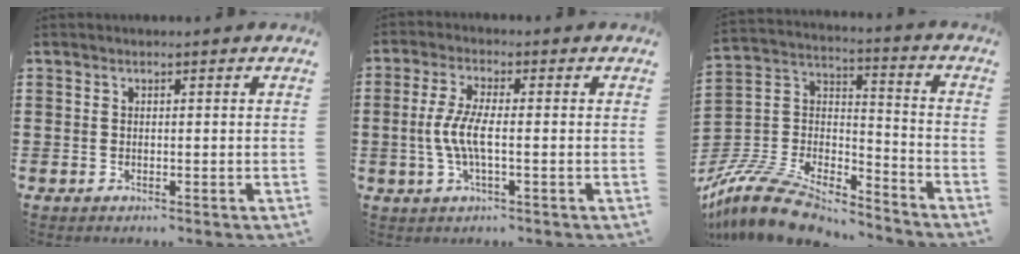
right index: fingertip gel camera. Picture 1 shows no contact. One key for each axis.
{"total": 5.5, "fx": -1.0, "fy": 1.3, "fz": 5.3, "tx": -0.129, "ty": -0.010, "tz": -0.031}
{"total": 11.8, "fx": -10.5, "fy": 3.2, "fz": 4.4, "tx": -0.104, "ty": 0.011, "tz": -0.209}